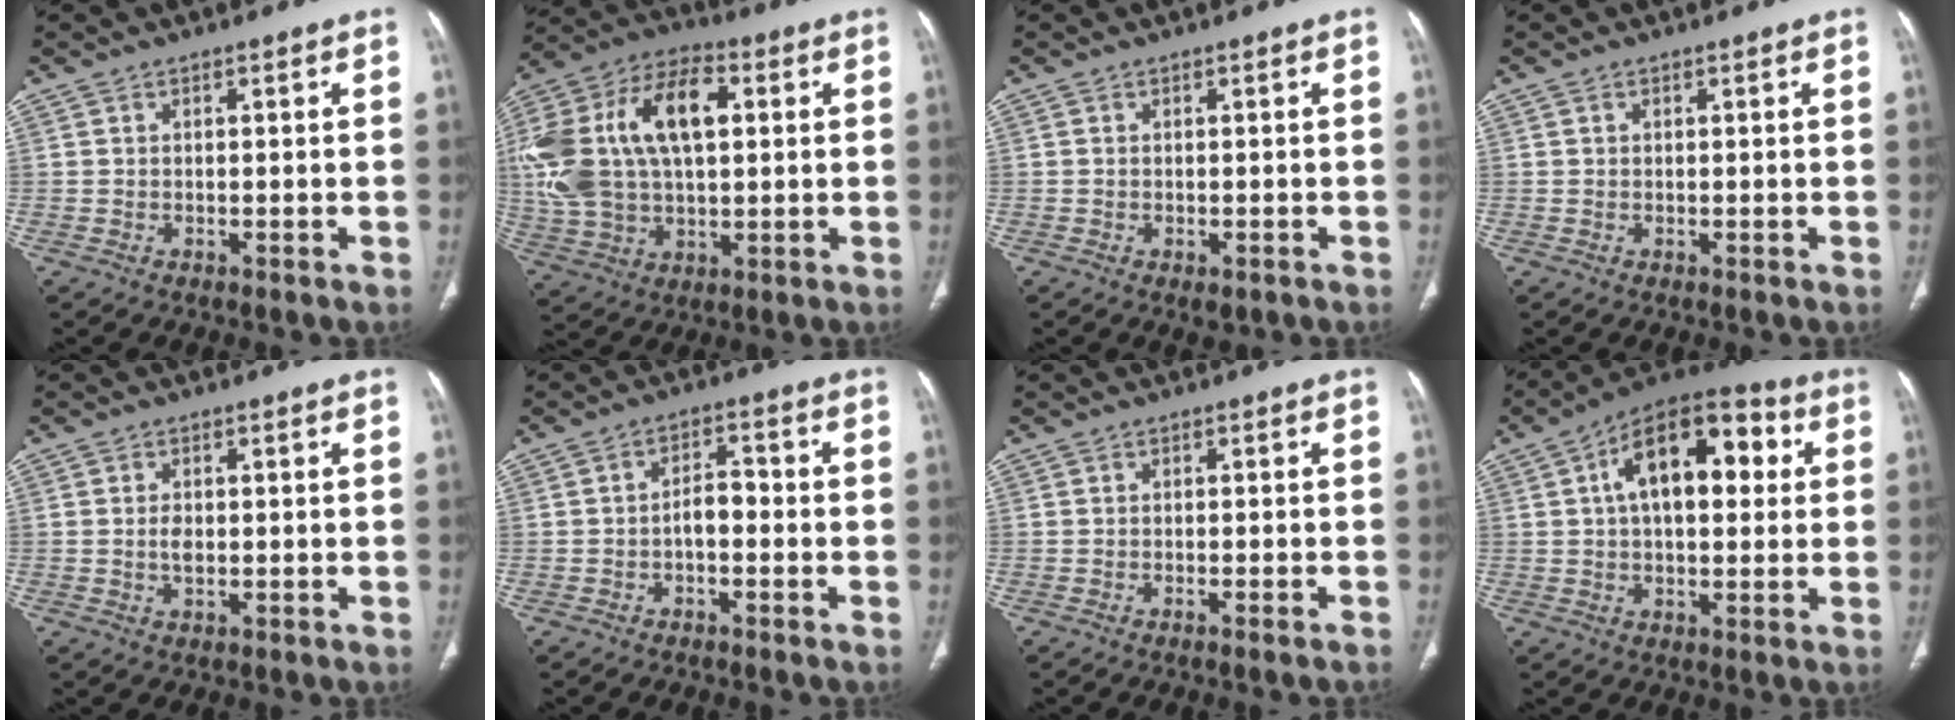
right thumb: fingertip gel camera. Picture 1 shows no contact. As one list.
[{"total": 24.5, "force": [4.1, 14.1, 19.6], "torque": [-0.401, 0.022, 0.070]}, {"total": 1.8, "force": [-0.8, 0.9, 1.3], "torque": [-0.018, 0.001, -0.005]}, {"total": 0.0}, {"total": 2.4, "force": [-0.1, 1.4, 1.9], "torque": [-0.035, 0.000, -0.003]}, {"total": 3.9, "force": [-1.2, 2.2, 3.1], "torque": [-0.041, 0.024, -0.025]}, {"total": 2.0, "force": [-1.6, -0.1, 1.2], "torque": [-0.020, 0.001, -0.017]}, {"total": 17.2, "force": [3.9, 9.1, 14.0], "torque": [-0.188, 0.030, 0.052]}]